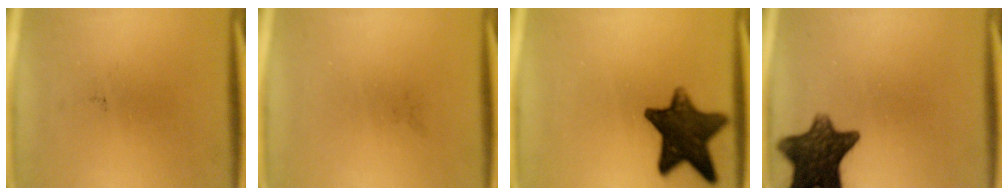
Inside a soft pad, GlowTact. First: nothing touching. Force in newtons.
{"total": 0.0}
{"total": 12.9}
{"total": 11.6}